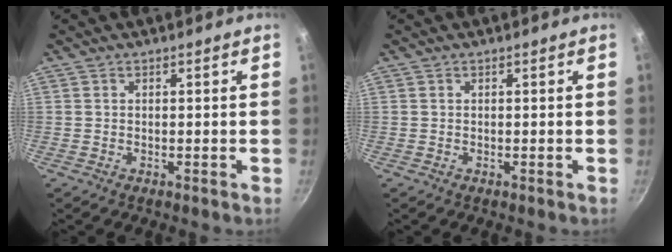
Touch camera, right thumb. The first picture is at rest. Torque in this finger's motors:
{"motor_torque": [0.00, 0.00, 0.15, -0.14, 0.00]}